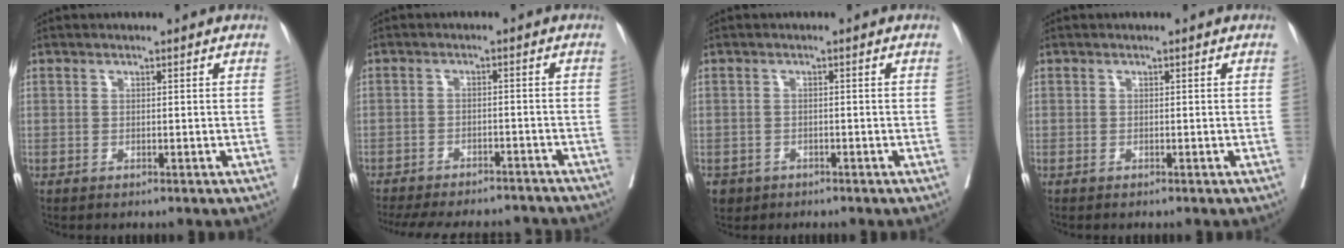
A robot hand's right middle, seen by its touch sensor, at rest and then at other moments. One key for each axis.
{"total": 18.0, "fx": -16.1, "fy": 4.8, "fz": 6.3, "tx": -0.155, "ty": -0.015, "tz": -0.213}
{"total": 2.7, "fx": -1.7, "fy": 2.1, "fz": 0.2, "tx": -0.004, "ty": 0.004, "tz": -0.029}
{"total": 0.0}